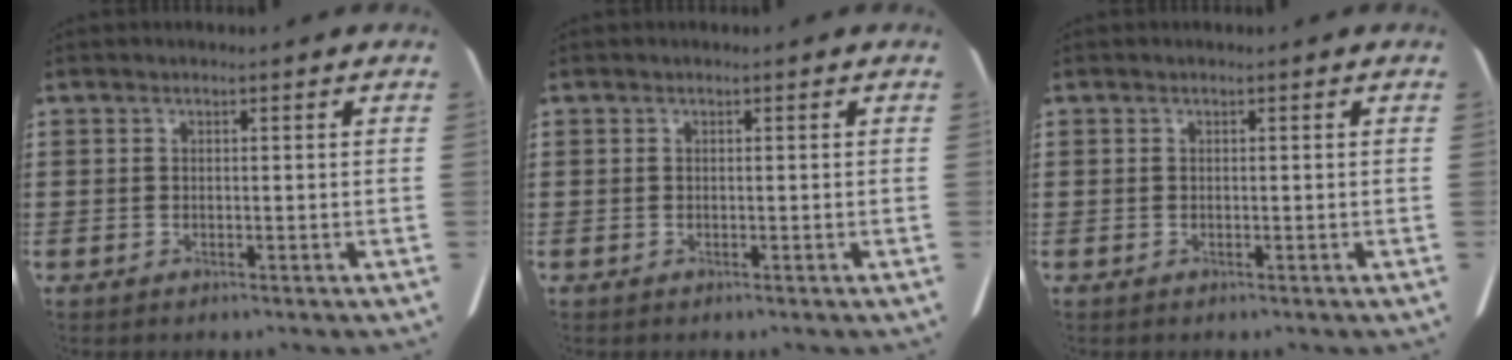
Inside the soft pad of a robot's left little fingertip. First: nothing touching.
{"total": 0.0}
{"total": 0.0}